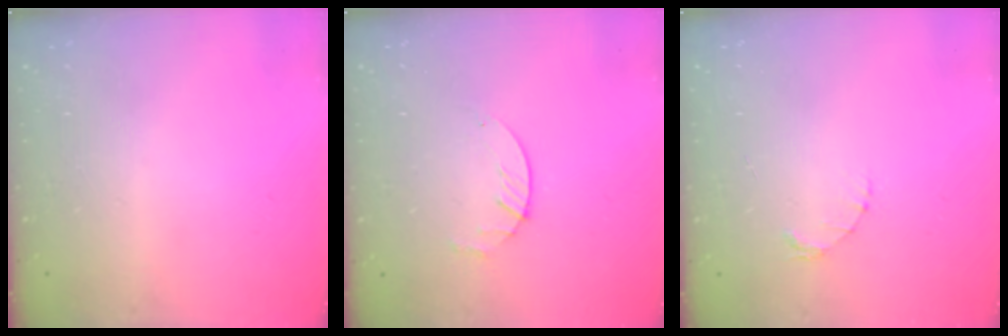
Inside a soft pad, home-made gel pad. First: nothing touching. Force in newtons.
{"total": 2.9, "press": 2.9, "slide": 0.4}
{"total": 1.6, "press": 1.5, "slide": 0.3}